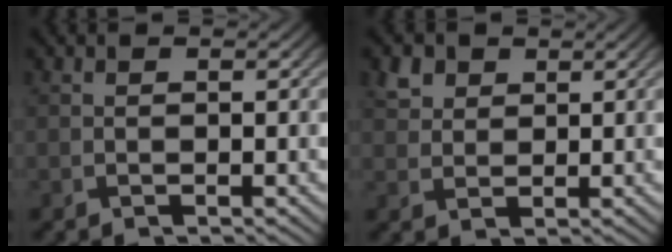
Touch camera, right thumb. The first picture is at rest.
{"total": 3.0, "force": [1.7, 2.2, 1.2], "torque": [-0.034, -0.001, 0.034]}